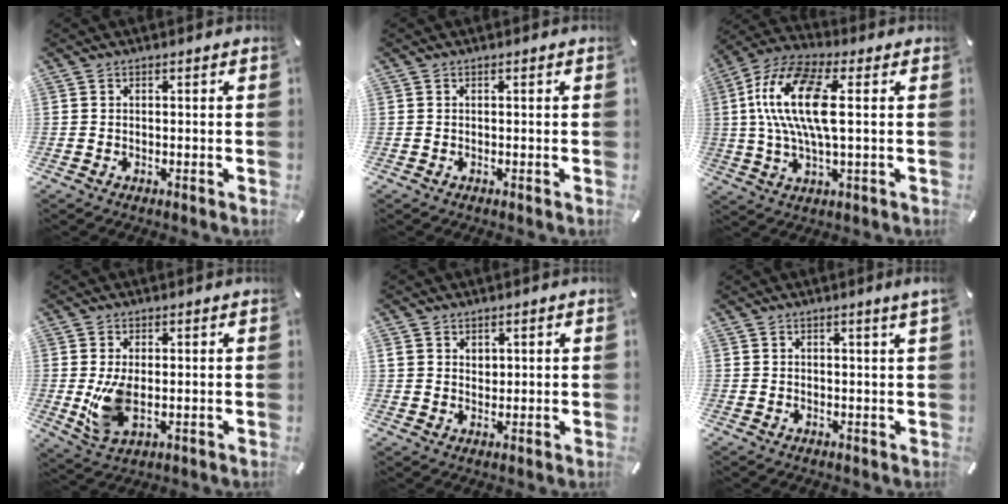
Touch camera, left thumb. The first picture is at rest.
{"total": 0.0}
{"total": 16.4, "force": [2.3, 6.3, 15.0], "torque": [-0.311, -0.004, 0.035]}
{"total": 7.8, "force": [0.0, 4.3, 6.6], "torque": [-0.131, -0.017, -0.005]}
{"total": 3.2, "force": [1.5, 2.7, 0.5], "torque": [0.001, -0.001, 0.024]}
{"total": 2.1, "force": [1.1, -0.1, 1.8], "torque": [-0.033, 0.000, 0.018]}